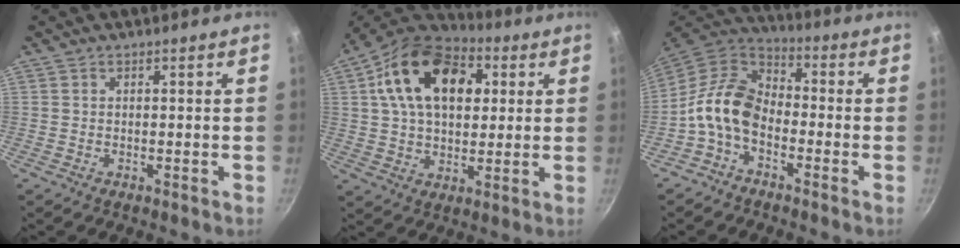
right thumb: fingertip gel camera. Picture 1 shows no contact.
{"total": 20.2, "force": [5.5, 13.2, 14.2], "torque": [-0.214, 0.008, 0.077]}
{"total": 11.2, "force": [-3.5, 7.5, 7.6], "torque": [-0.124, 0.049, -0.090]}